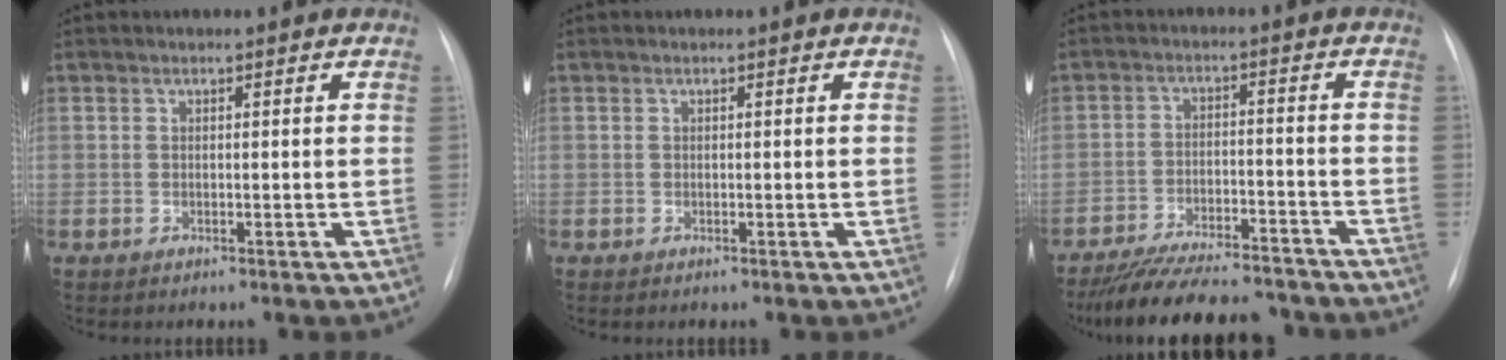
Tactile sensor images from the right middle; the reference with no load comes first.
{"total": 0.0}
{"total": 16.3, "force": [-14.6, 3.5, 6.3], "torque": [-0.118, 0.000, -0.216]}